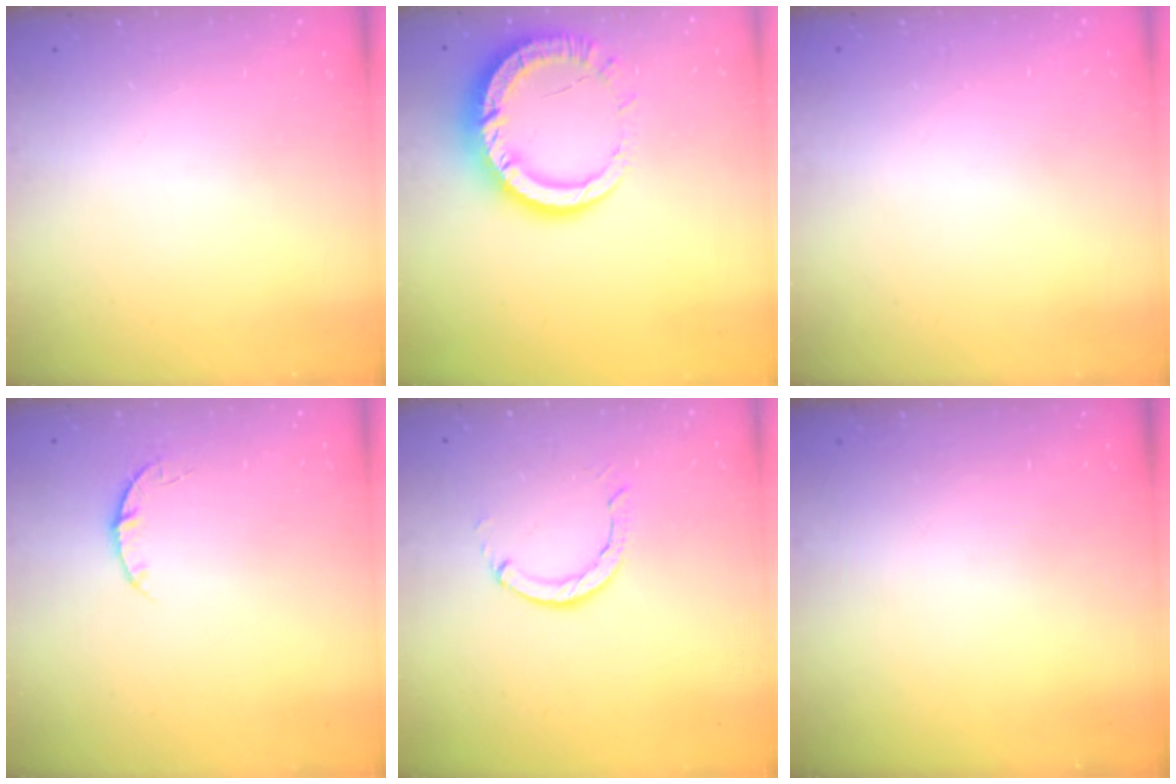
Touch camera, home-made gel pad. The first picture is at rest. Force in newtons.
{"total": 12.7, "press": 12.6, "slide": 1.4}
{"total": 2.7, "press": 2.7, "slide": 0.2}
{"total": 3.5, "press": 3.4, "slide": 0.4}
{"total": 3.2, "press": 3.1, "slide": 0.5}
{"total": 0.0}